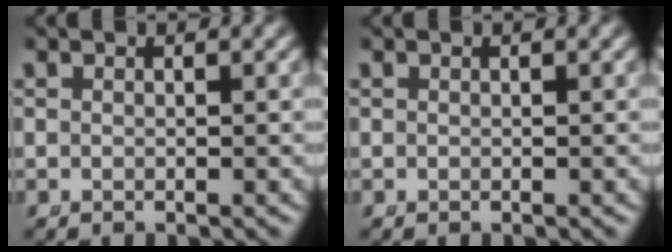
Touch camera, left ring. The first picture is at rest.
{"total": 0.0}